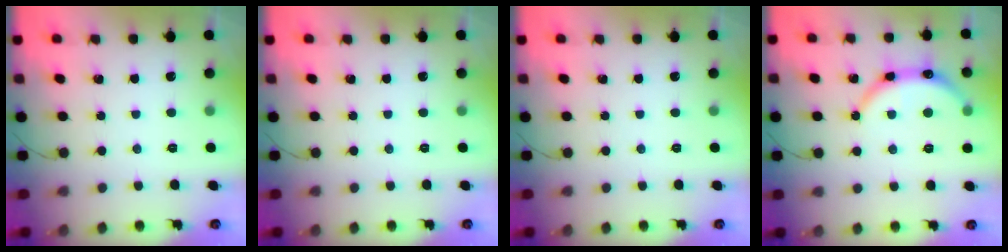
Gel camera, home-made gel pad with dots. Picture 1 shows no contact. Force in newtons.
{"total": 0.0}
{"total": 0.0}
{"total": 8.2, "press": 8.0, "slide": 1.8}